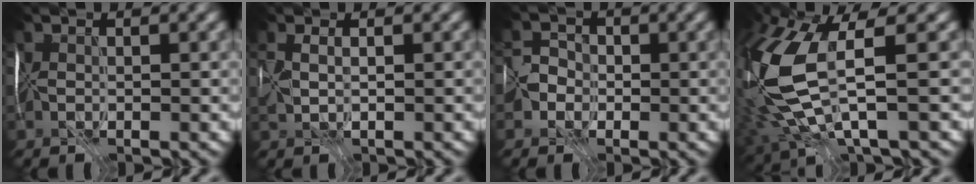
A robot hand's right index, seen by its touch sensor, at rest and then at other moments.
{"total": 1.0, "force": [0.9, 0.2, 0.2], "torque": [0.004, 0.015, 0.026]}
{"total": 1.6, "force": [-0.9, 1.3, -0.4], "torque": [0.032, 0.007, -0.017]}
{"total": 8.9, "force": [1.5, 2.9, 8.3], "torque": [-0.220, -0.021, 0.041]}